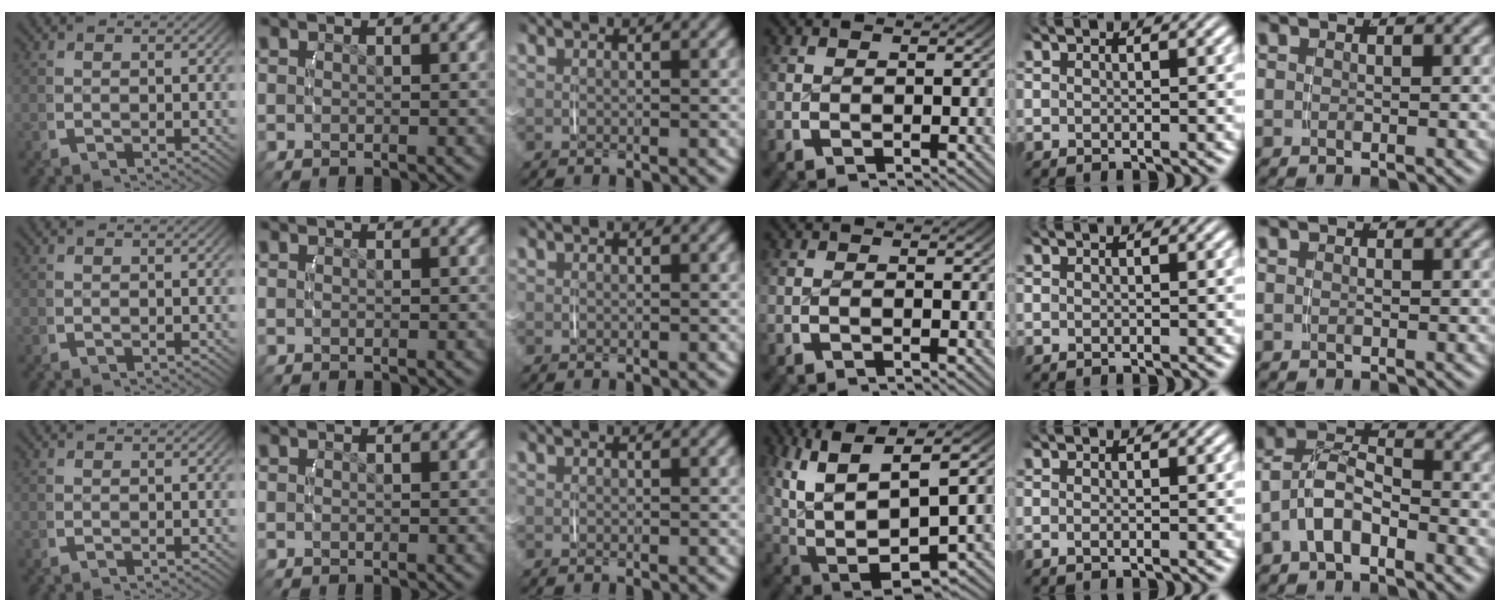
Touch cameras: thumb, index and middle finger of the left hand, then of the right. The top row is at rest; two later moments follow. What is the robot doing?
{"motion": "lift_and_place", "object": "backpack"}